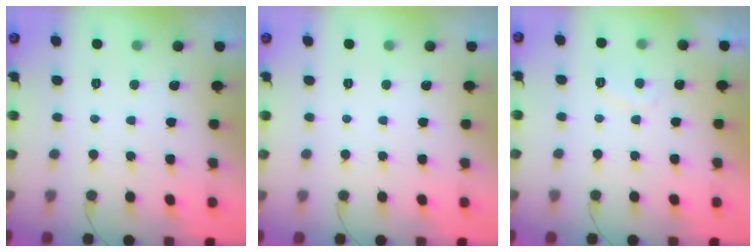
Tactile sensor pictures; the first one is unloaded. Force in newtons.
{"total": 0.0}
{"total": 2.6, "press": 2.5, "slide": 0.8}